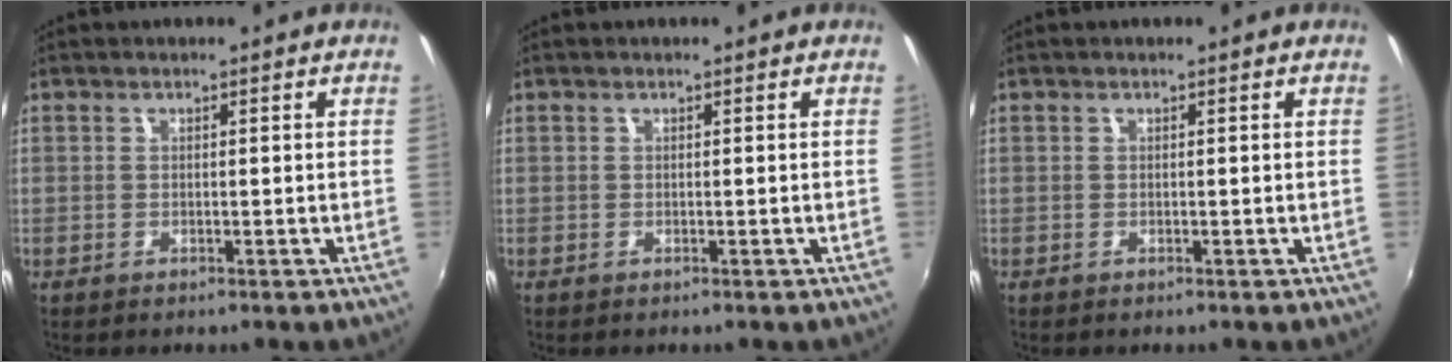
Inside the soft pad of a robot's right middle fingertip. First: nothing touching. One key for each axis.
{"total": 0.0}
{"total": 0.0}